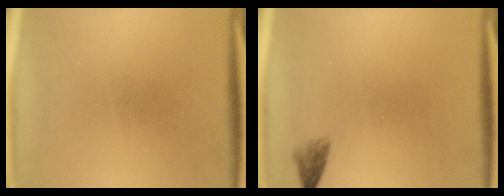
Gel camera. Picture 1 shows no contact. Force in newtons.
{"total": 1.5}